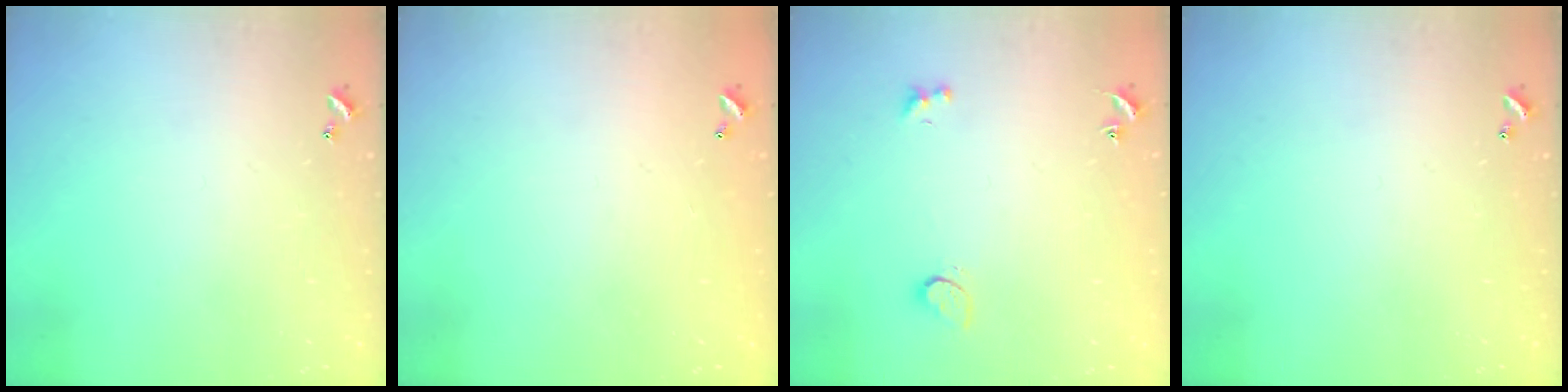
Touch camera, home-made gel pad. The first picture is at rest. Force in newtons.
{"total": 3.0, "press": 3.0, "slide": 0.1}
{"total": 1.5, "press": 1.4, "slide": 0.6}
{"total": 0.0}